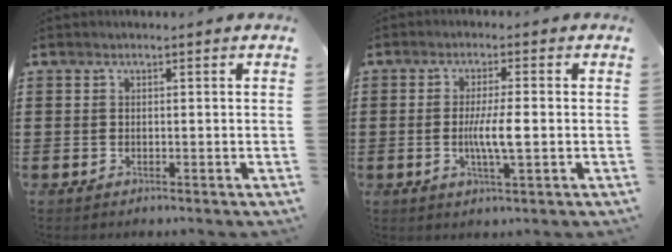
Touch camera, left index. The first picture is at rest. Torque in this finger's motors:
{"motor_torque": [0.43, 0.07, 0.22, 0.10]}